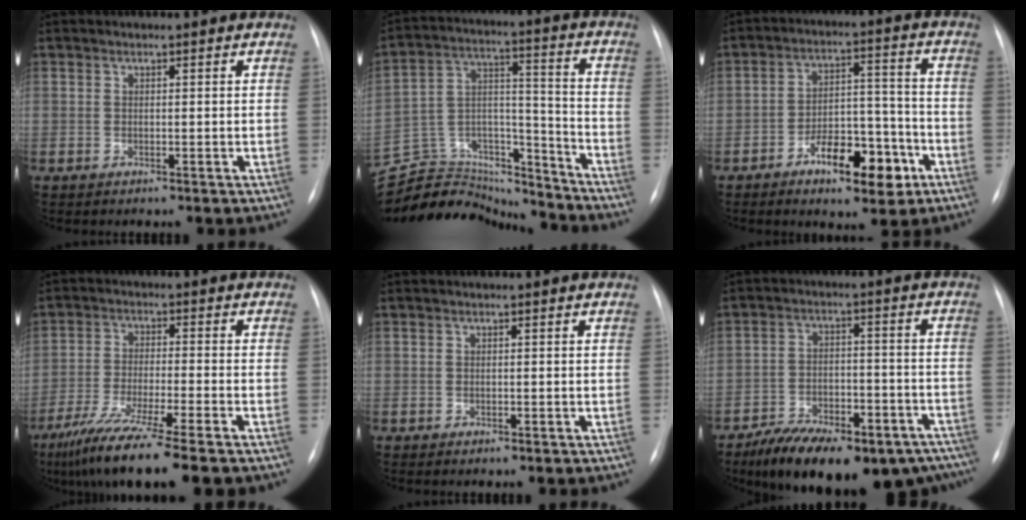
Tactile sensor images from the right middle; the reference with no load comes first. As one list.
[{"total": 19.4, "force": [-18.6, 5.0, 2.4], "torque": [-0.057, 0.063, -0.286]}, {"total": 10.9, "force": [-5.6, 4.5, 8.2], "torque": [-0.128, 0.023, -0.081]}, {"total": 12.3, "force": [-8.8, -0.5, 8.6], "torque": [-0.157, -0.041, -0.145]}, {"total": 0.5, "force": [-0.3, 0.1, 0.4], "torque": [-0.011, -0.003, -0.002]}, {"total": 22.0, "force": [-16.9, 8.7, 11.1], "torque": [-0.134, 0.022, -0.231]}]